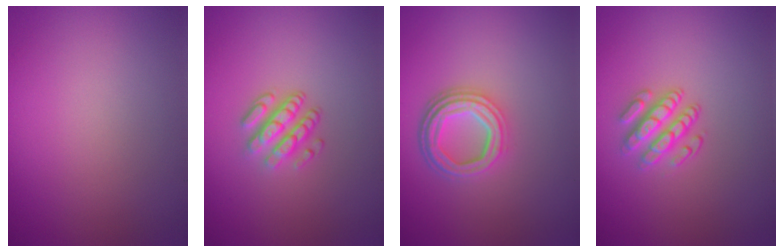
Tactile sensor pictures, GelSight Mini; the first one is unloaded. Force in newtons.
{"total": 3.3, "press": 2.3, "slide": 2.3}
{"total": 4.3, "press": 3.2, "slide": 2.9}
{"total": 2.9, "press": 2.5, "slide": 1.4}